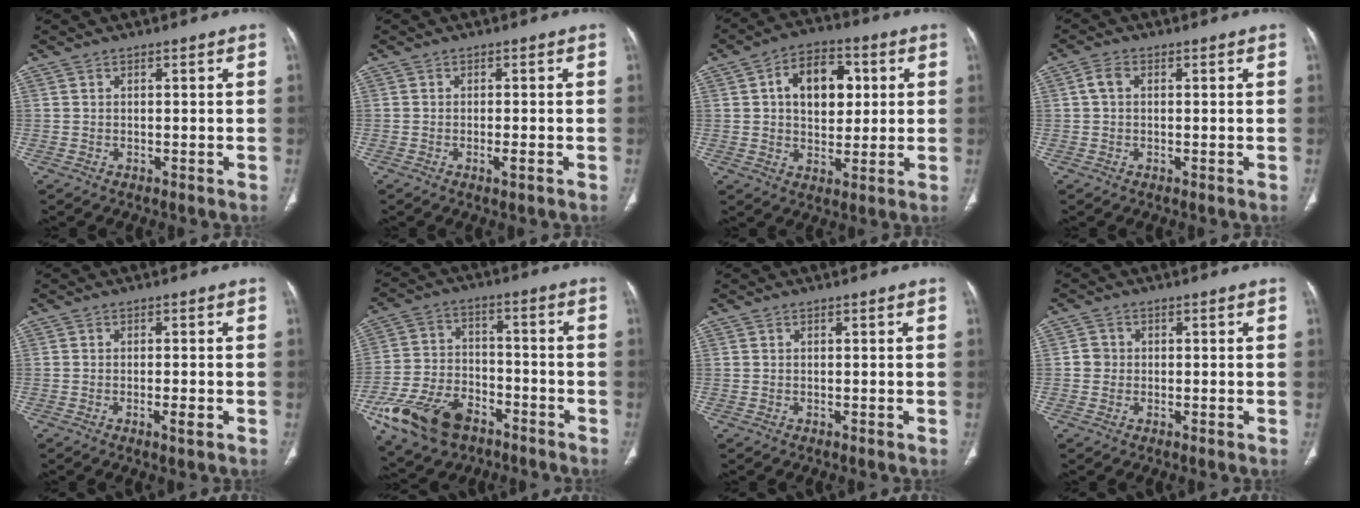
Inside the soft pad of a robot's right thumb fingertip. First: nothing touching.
{"total": 1.8, "force": [-0.7, 0.3, 1.6], "torque": [-0.028, -0.003, -0.015]}
{"total": 12.0, "force": [2.6, 7.8, 8.7], "torque": [-0.100, 0.006, 0.038]}
{"total": 2.3, "force": [0.3, 1.6, 1.6], "torque": [-0.033, 0.008, 0.004]}
{"total": 2.1, "force": [-0.8, 0.3, 1.9], "torque": [-0.033, -0.003, -0.016]}
{"total": 16.7, "force": [-9.6, 9.8, 9.5], "torque": [-0.182, 0.039, -0.172]}
{"total": 0.0}
{"total": 2.2, "force": [-0.1, 2.2, 0.6], "torque": [0.006, 0.007, -0.003]}